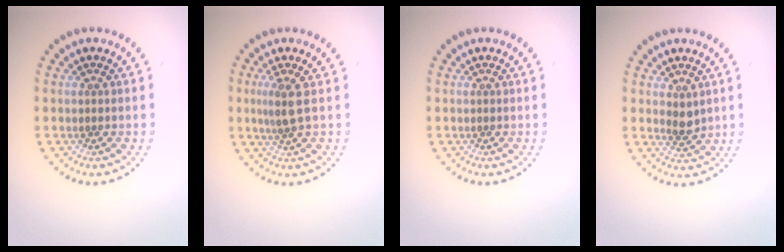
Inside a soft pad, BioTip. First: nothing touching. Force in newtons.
{"total": 2.1, "press": 1.6, "slide": 1.4}
{"total": 0.0}
{"total": 1.5, "press": 1.4, "slide": 0.7}